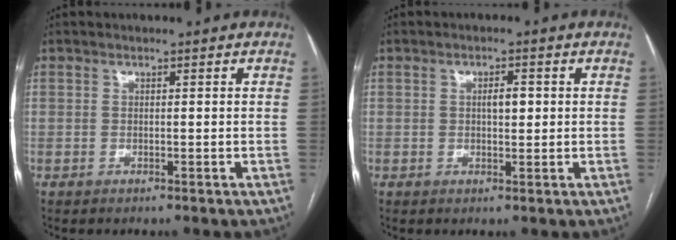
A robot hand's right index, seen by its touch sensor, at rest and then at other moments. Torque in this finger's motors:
{"motor_torque": [0.46, 0.09, 0.04, 0.04]}